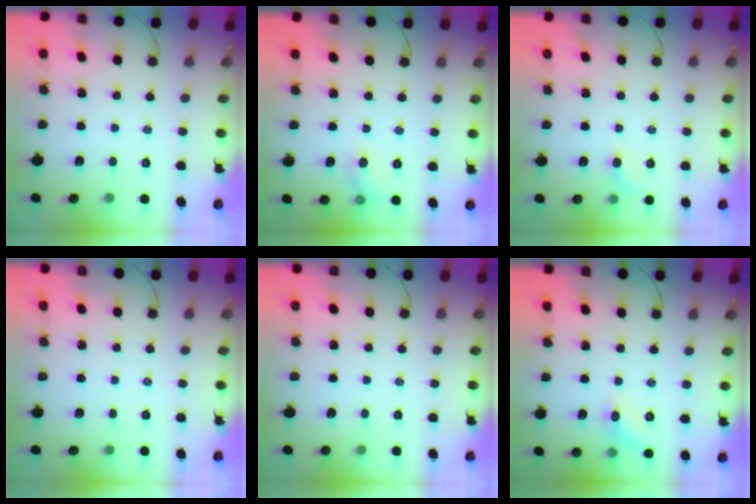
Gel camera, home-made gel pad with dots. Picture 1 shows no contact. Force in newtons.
{"total": 3.8, "press": 3.6, "slide": 1.4}
{"total": 4.4, "press": 4.3, "slide": 1.0}
{"total": 0.0}
{"total": 0.0}
{"total": 6.8, "press": 6.6, "slide": 1.5}